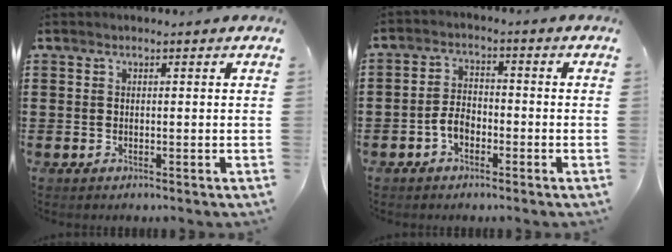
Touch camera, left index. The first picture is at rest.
{"total": 3.5, "force": [-1.7, 2.0, 2.3], "torque": [-0.057, 0.001, -0.037]}